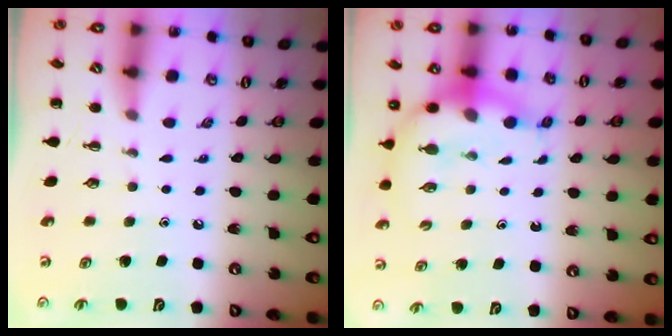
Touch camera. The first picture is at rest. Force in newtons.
{"total": 7.7, "press": 7.5, "slide": 1.5}